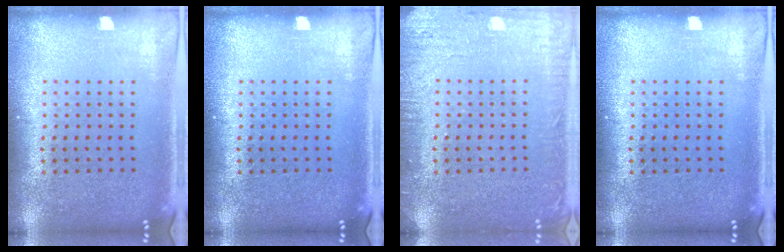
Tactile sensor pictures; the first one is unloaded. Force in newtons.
{"total": 0.0}
{"total": 3.1, "press": 3.1, "slide": 0.3}
{"total": 0.0}